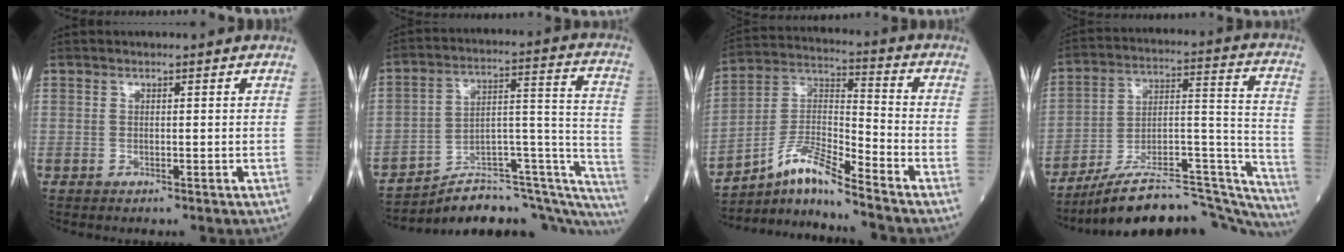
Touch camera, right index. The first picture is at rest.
{"total": 22.3, "force": [-19.8, 5.5, 8.4], "torque": [-0.054, 0.069, -0.274]}
{"total": 9.7, "force": [-7.9, 0.1, 5.6], "torque": [-0.121, 0.013, -0.144]}
{"total": 27.3, "force": [-24.5, 4.8, 11.0], "torque": [-0.100, 0.040, -0.356]}